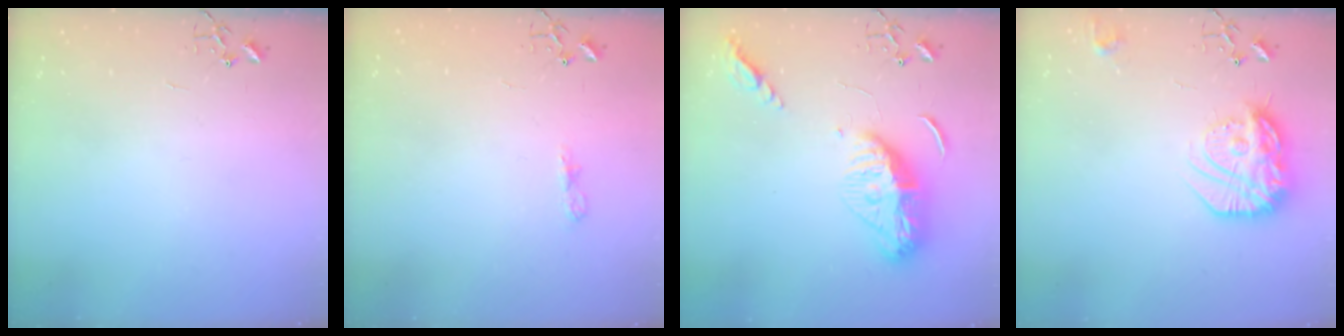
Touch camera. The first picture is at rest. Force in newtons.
{"total": 6.2, "press": 6.2, "slide": 0.8}
{"total": 14.6, "press": 14.5, "slide": 1.2}
{"total": 19.0, "press": 18.9, "slide": 1.4}